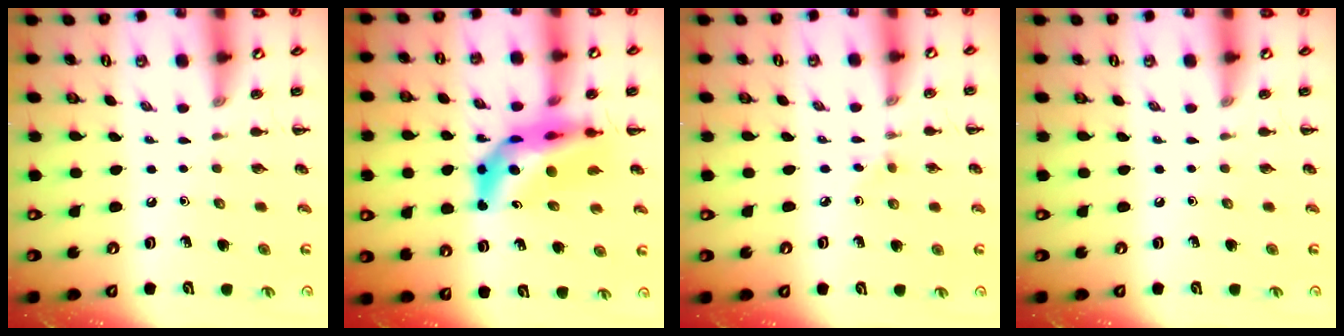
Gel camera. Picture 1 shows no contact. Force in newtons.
{"total": 12.8, "press": 12.2, "slide": 4.0}
{"total": 3.0, "press": 2.7, "slide": 1.3}
{"total": 0.0}